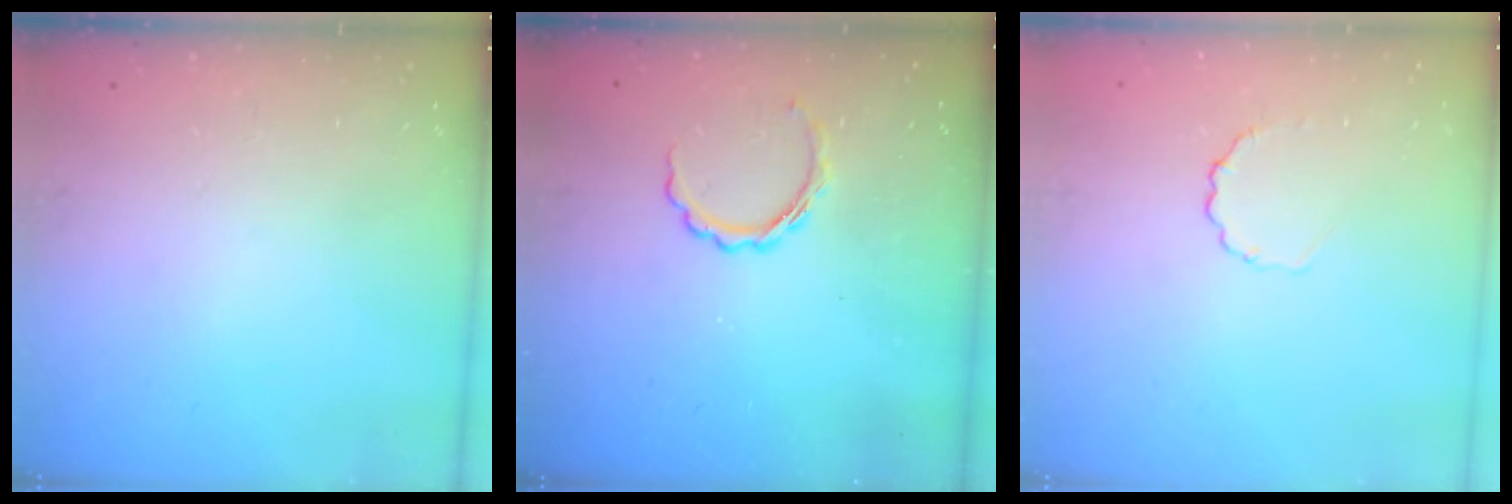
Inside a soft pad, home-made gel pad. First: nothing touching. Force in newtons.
{"total": 5.5, "press": 5.5, "slide": 0.4}
{"total": 2.7, "press": 2.5, "slide": 1.0}